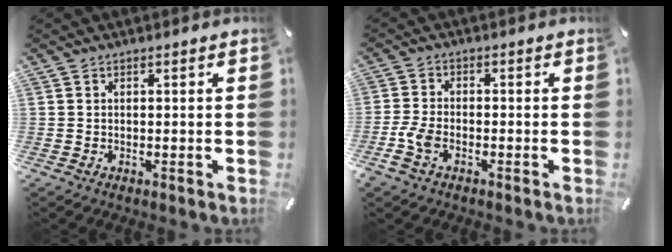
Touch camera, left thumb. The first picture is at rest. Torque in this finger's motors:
{"motor_torque": [-0.03, 0.56, 0.63, 0.28, 0.15]}